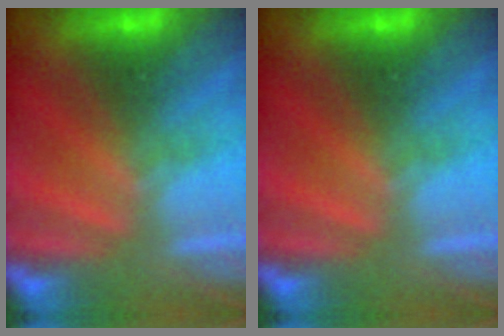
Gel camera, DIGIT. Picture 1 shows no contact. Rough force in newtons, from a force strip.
{"total": 0.0}